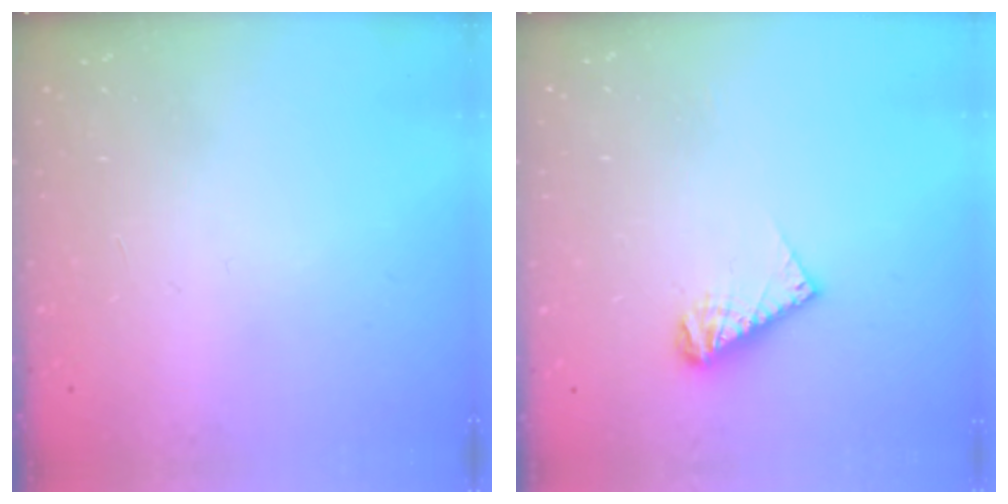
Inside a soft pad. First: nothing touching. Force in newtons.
{"total": 9.0, "press": 8.9, "slide": 0.9}